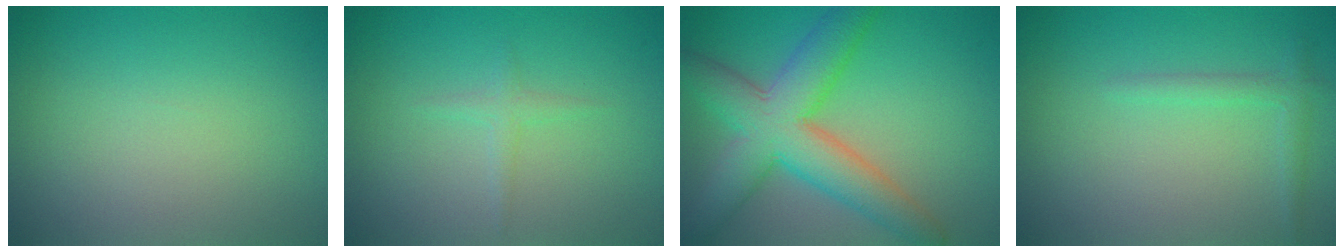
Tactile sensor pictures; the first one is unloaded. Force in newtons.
{"total": 1.1, "press": 1.1, "slide": 0.0}
{"total": 8.4, "press": 8.4, "slide": 0.4}
{"total": 1.4, "press": 1.4, "slide": 0.1}